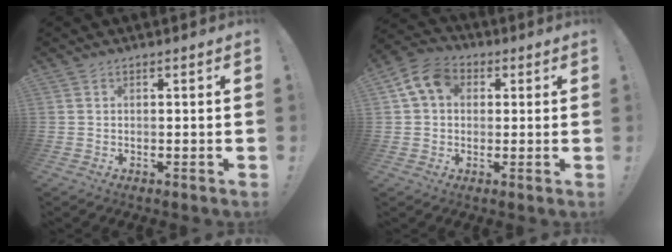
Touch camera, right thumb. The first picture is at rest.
{"total": 10.1, "force": [3.2, 7.5, 5.9], "torque": [-0.096, 0.006, 0.066]}